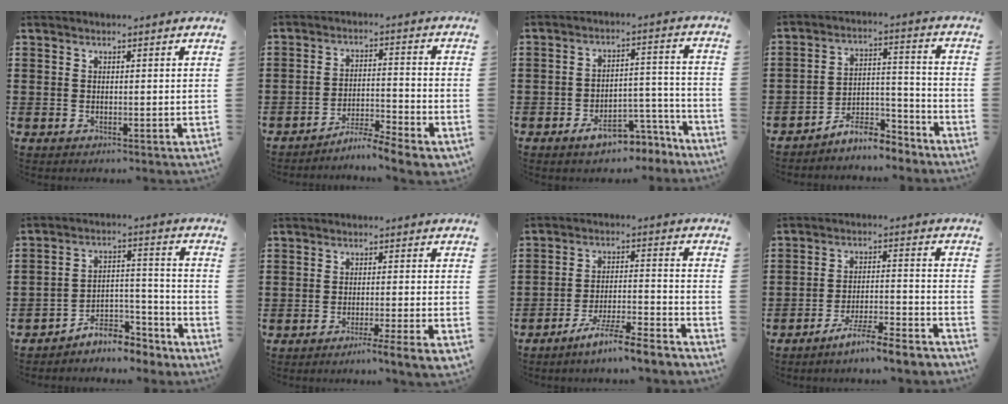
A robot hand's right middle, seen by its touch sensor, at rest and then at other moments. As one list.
[{"total": 5.5, "force": [-5.3, -0.3, 1.6], "torque": [-0.034, -0.006, -0.106]}, {"total": 6.5, "force": [-5.5, 2.0, 2.9], "torque": [-0.042, 0.017, -0.098]}, {"total": 7.5, "force": [-7.2, 1.2, 1.8], "torque": [-0.029, 0.019, -0.139]}, {"total": 6.6, "force": [-6.3, 1.7, 1.2], "torque": [-0.014, 0.019, -0.123]}, {"total": 3.5, "force": [-2.7, -0.8, 2.1], "torque": [-0.031, -0.015, -0.048]}, {"total": 6.9, "force": [-6.2, -0.5, 3.1], "torque": [-0.059, -0.010, -0.118]}, {"total": 6.3, "force": [-5.8, -0.5, 2.4], "torque": [-0.051, -0.011, -0.111]}]